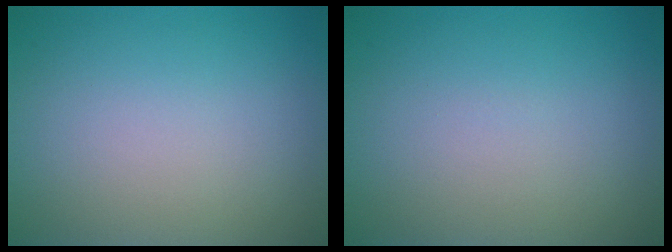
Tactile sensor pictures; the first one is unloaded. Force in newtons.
{"total": 0.0}